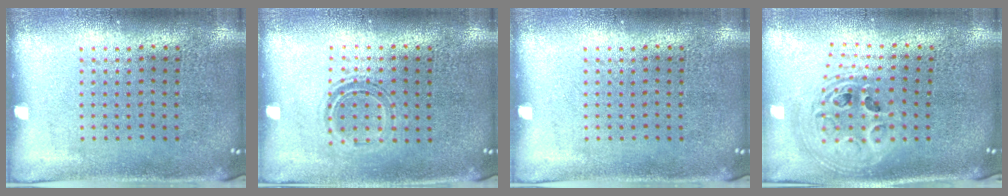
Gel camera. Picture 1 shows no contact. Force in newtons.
{"total": 1.2, "press": 0.9, "slide": 0.7}
{"total": 0.0}
{"total": 2.4, "press": 1.8, "slide": 1.5}